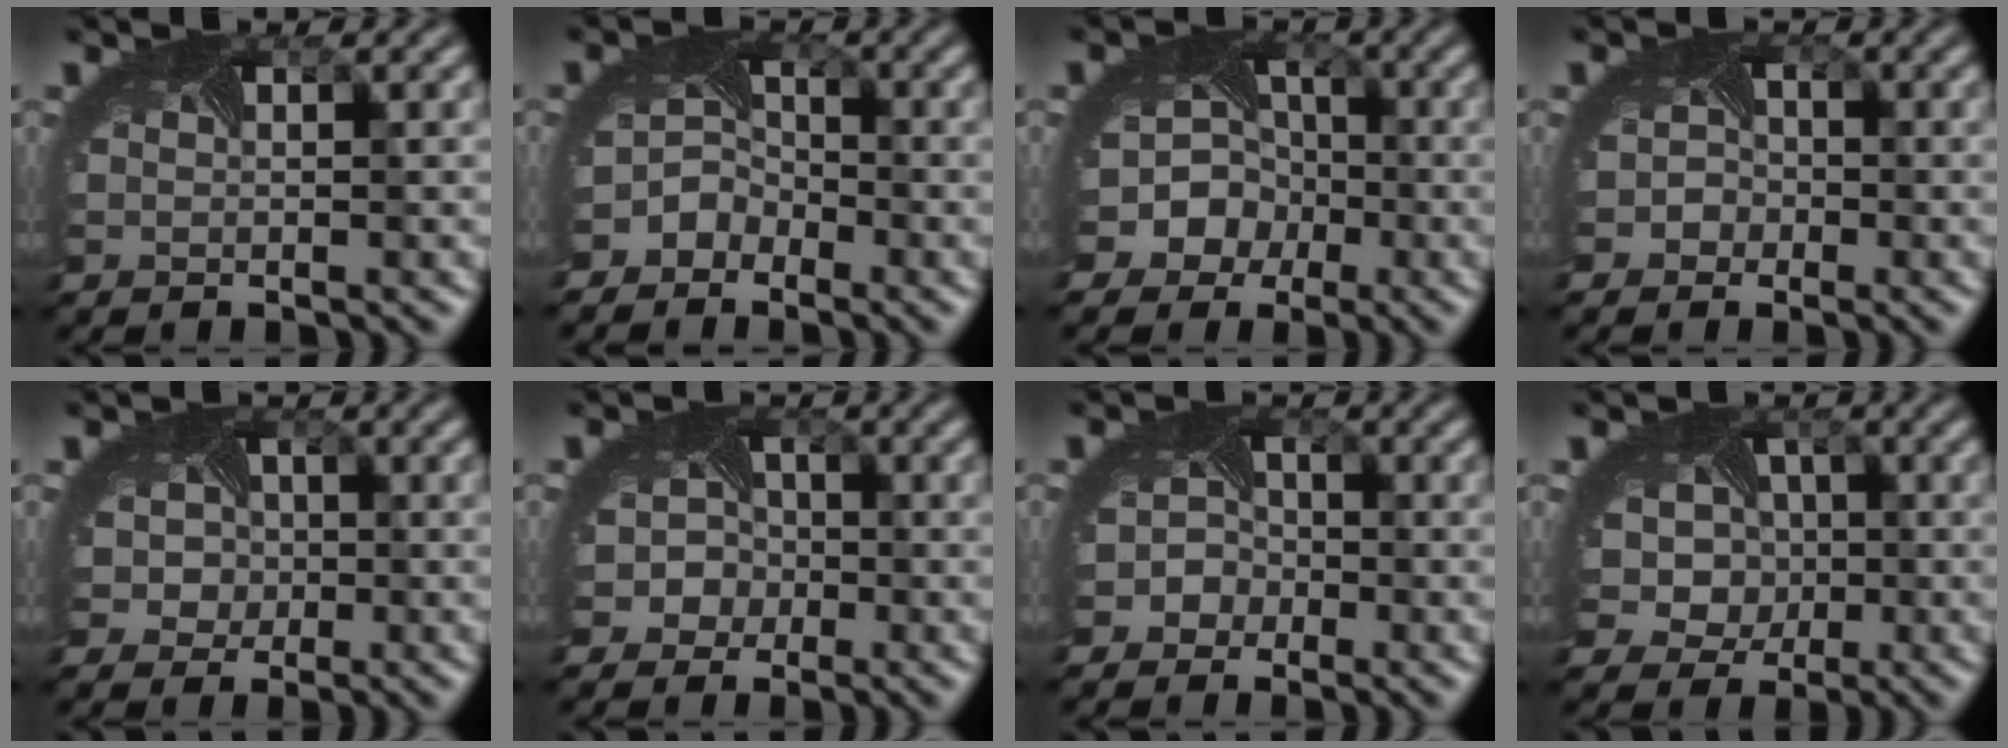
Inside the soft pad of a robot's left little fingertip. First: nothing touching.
{"total": 2.8, "force": [-2.1, 1.8, 0.3], "torque": [0.001, -0.003, -0.046]}
{"total": 10.1, "force": [-3.4, 8.9, 3.4], "torque": [-0.067, 0.002, -0.082]}
{"total": 2.2, "force": [-1.1, 1.9, 0.3], "torque": [0.012, -0.003, -0.019]}
{"total": 4.9, "force": [0.1, 4.4, 2.2], "torque": [-0.022, 0.007, -0.022]}
{"total": 4.7, "force": [-1.4, 4.3, 1.3], "torque": [-0.006, 0.010, -0.040]}
{"total": 3.2, "force": [-1.6, 2.7, 0.5], "torque": [0.014, 0.005, -0.029]}
{"total": 7.5, "force": [0.0, 6.6, 3.7], "torque": [-0.051, 0.003, -0.029]}